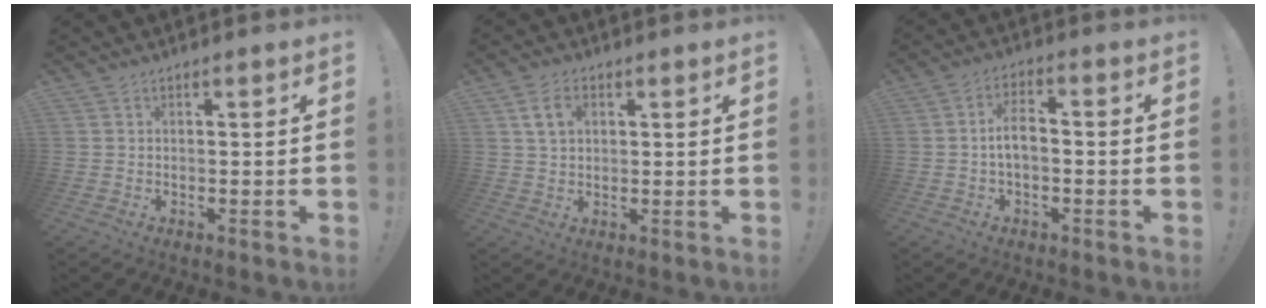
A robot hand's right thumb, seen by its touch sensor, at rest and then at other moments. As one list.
[{"total": 6.1, "force": [2.2, 4.1, 4.0], "torque": [-0.073, 0.007, 0.044]}, {"total": 6.1, "force": [-0.4, 2.9, 5.3], "torque": [-0.090, 0.006, -0.007]}]